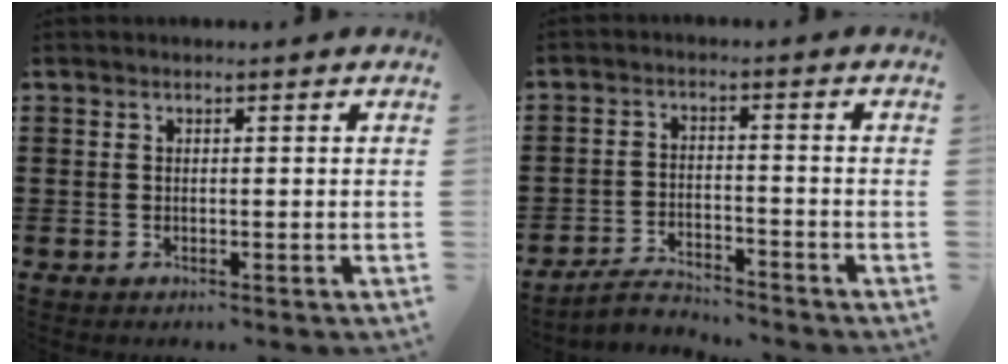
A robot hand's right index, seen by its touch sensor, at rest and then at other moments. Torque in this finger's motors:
{"motor_torque": [-1.25, 0.45, -0.87, -0.21]}